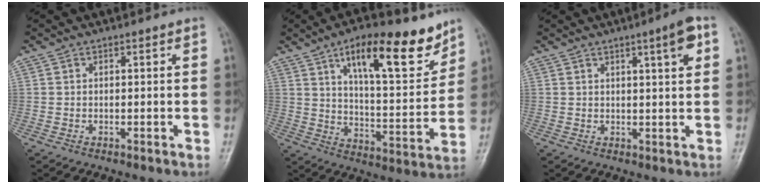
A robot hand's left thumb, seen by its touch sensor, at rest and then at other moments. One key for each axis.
{"total": 18.4, "fx": 11.0, "fy": 6.4, "fz": 13.3, "tx": -0.163, "ty": -0.057, "tz": 0.177}
{"total": 5.3, "fx": 2.3, "fy": 0.6, "fz": 4.7, "tx": -0.065, "ty": -0.007, "tz": 0.032}